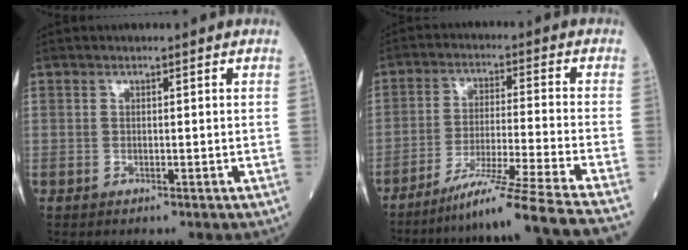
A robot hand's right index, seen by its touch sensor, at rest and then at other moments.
{"total": 18.4, "force": [-15.5, -4.0, 9.0], "torque": [-0.121, -0.039, -0.242]}